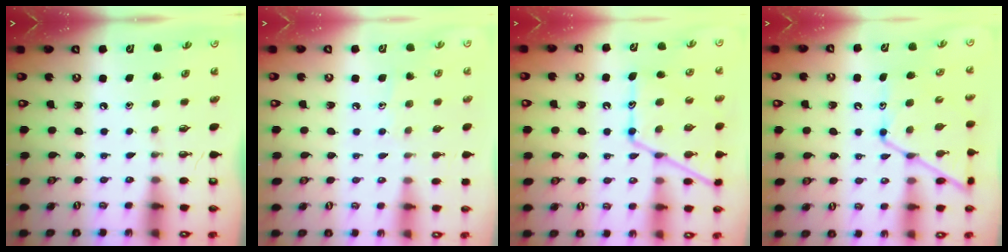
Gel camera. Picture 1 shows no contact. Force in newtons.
{"total": 5.6, "press": 5.6, "slide": 0.0}
{"total": 15.7, "press": 15.6, "slide": 1.4}
{"total": 13.4, "press": 13.4, "slide": 0.9}